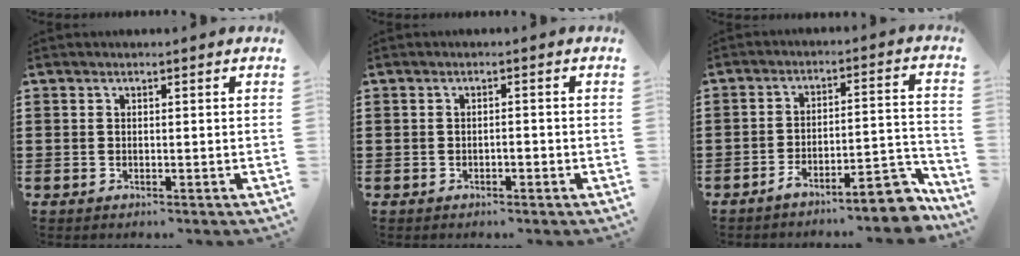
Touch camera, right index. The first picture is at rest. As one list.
[{"total": 1.0, "force": [-0.8, 0.4, 0.6], "torque": [-0.015, -0.005, -0.014]}, {"total": 8.7, "force": [-7.2, 1.6, 4.7], "torque": [-0.055, 0.014, -0.133]}]